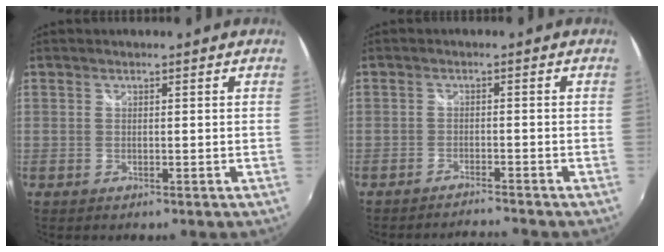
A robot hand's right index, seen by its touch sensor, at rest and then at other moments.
{"total": 3.6, "force": [-3.5, -0.2, 0.6], "torque": [-0.027, -0.007, -0.062]}